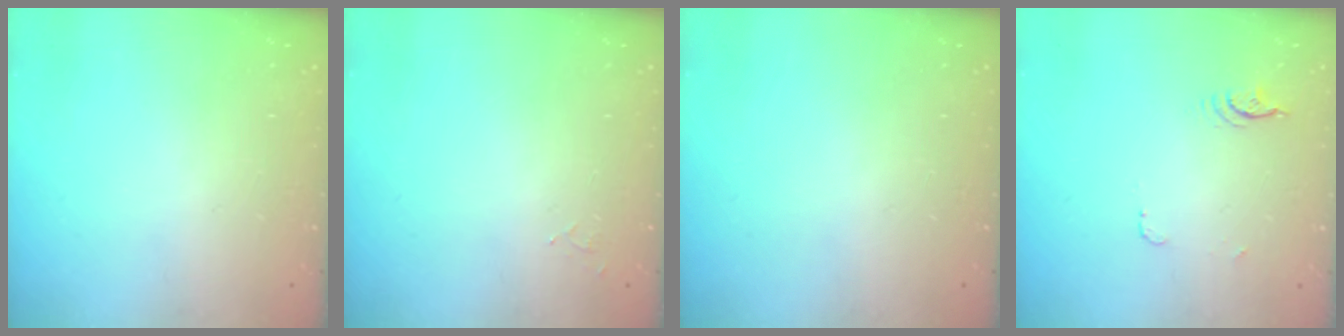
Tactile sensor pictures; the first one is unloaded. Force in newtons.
{"total": 5.2, "press": 5.2, "slide": 0.4}
{"total": 0.0}
{"total": 4.4, "press": 4.1, "slide": 1.6}